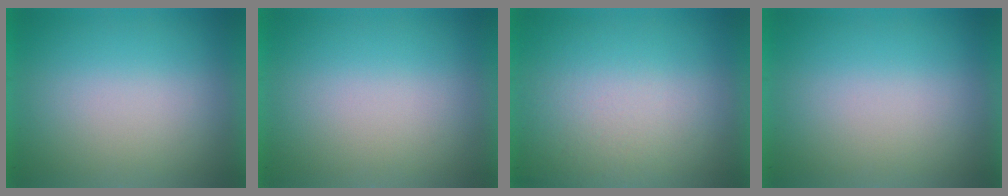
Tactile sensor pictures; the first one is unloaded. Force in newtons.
{"total": 0.0}
{"total": 2.7}
{"total": 0.0}